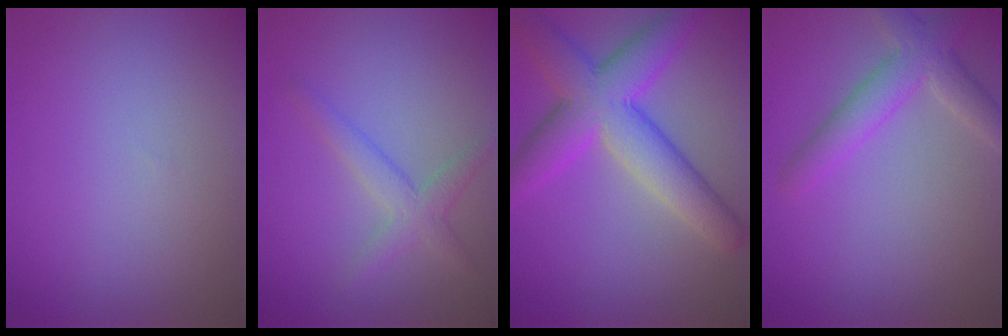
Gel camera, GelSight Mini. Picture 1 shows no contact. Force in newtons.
{"total": 2.6, "press": 2.6, "slide": 0.1}
{"total": 7.9, "press": 7.9, "slide": 0.2}
{"total": 3.9, "press": 3.9, "slide": 0.2}